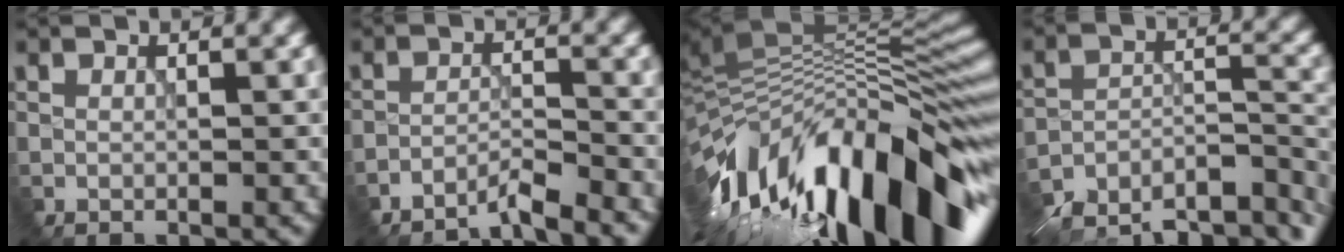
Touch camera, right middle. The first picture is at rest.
{"total": 3.5, "force": [-3.4, -0.7, 0.0], "torque": [-0.008, 0.008, -0.052]}
{"total": 15.7, "force": [-6.5, 5.4, 13.3], "torque": [-0.225, 0.005, -0.091]}
{"total": 12.2, "force": [-11.1, 3.6, 3.3], "torque": [-0.078, -0.002, -0.126]}